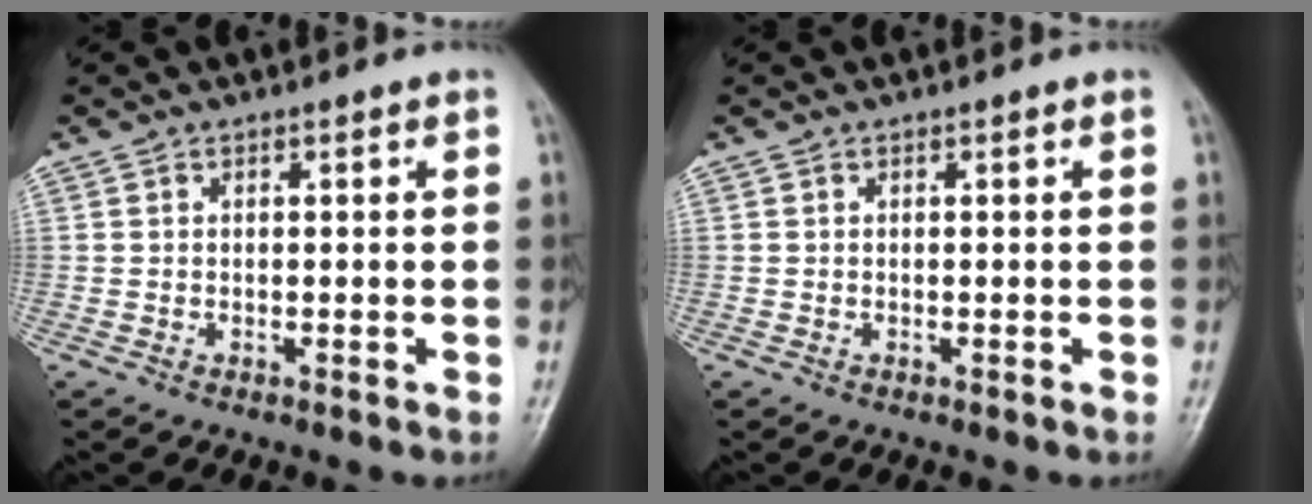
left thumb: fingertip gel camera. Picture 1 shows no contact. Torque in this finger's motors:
{"motor_torque": [0.03, 0.05, -0.04, -0.03, 0.00]}